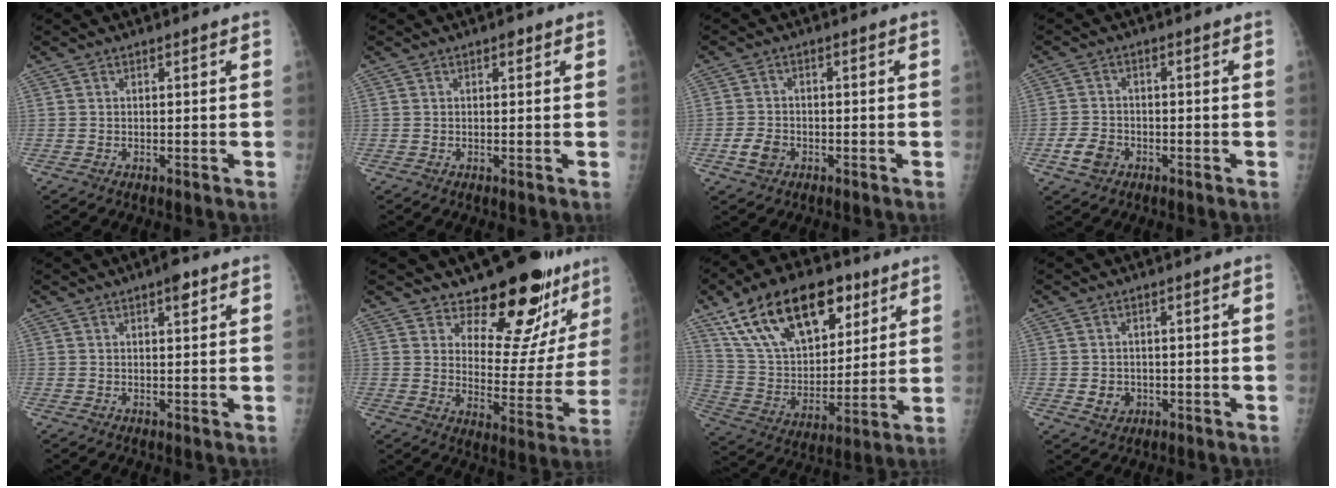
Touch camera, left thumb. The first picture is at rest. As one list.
[{"total": 1.1, "force": [0.6, 0.6, 0.7], "torque": [-0.004, 0.000, 0.005]}, {"total": 3.7, "force": [-1.5, 2.8, 2.0], "torque": [-0.033, 0.008, -0.027]}, {"total": 4.4, "force": [-2.0, 3.3, 2.1], "torque": [-0.034, 0.012, -0.035]}, {"total": 2.8, "force": [1.6, 0.9, 2.1], "torque": [-0.023, -0.004, 0.019]}, {"total": 17.7, "force": [14.3, 6.8, 7.9], "torque": [-0.051, -0.120, 0.188]}, {"total": 24.2, "force": [13.3, 13.2, 15.4], "torque": [-0.242, -0.023, 0.238]}, {"total": 3.2, "force": [-0.5, 2.8, 1.4], "torque": [-0.010, 0.002, 0.000]}]